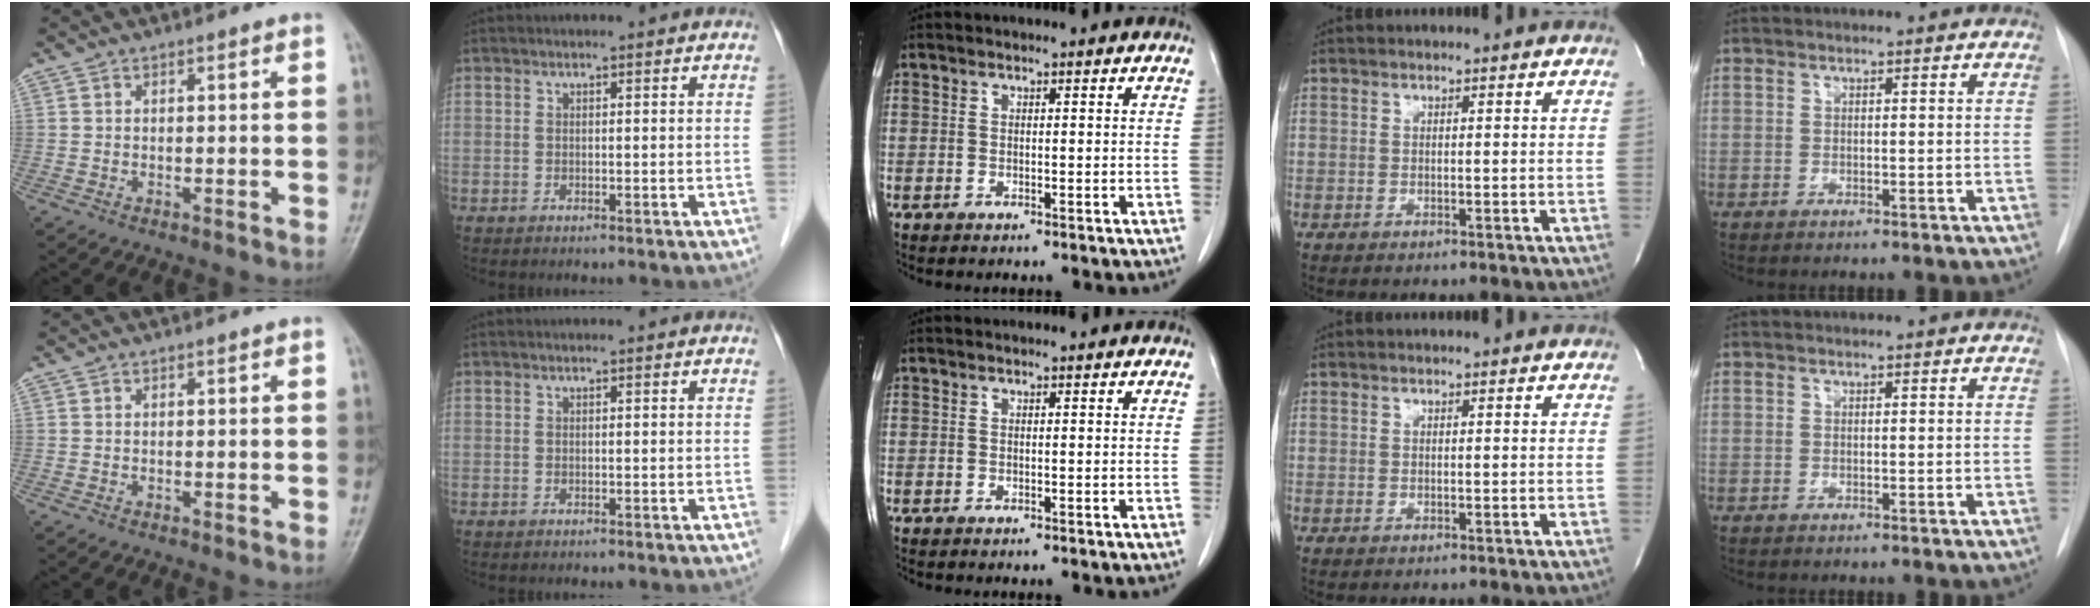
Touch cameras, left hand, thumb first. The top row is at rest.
{}